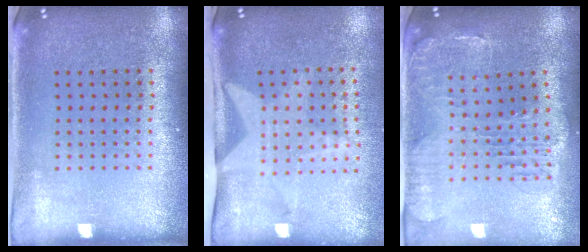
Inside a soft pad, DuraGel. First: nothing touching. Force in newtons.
{"total": 2.0, "press": 1.5, "slide": 1.3}
{"total": 1.5, "press": 1.4, "slide": 0.4}